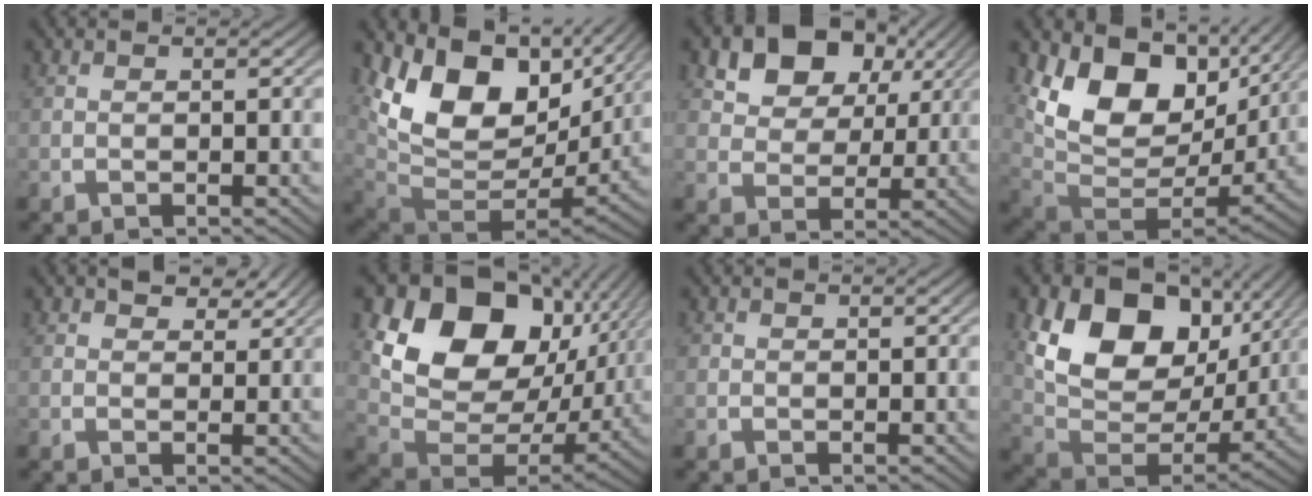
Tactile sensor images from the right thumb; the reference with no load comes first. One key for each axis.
{"total": 15.8, "fx": 1.9, "fy": 11.0, "fz": 11.1, "tx": -0.250, "ty": -0.041, "tz": 0.046}
{"total": 7.8, "fx": 4.1, "fy": 5.0, "fz": 4.4, "tx": -0.095, "ty": -0.005, "tz": 0.074}
{"total": 13.7, "fx": 1.9, "fy": 9.4, "fz": 9.8, "tx": -0.219, "ty": -0.038, "tz": 0.044}
{"total": 2.8, "fx": 2.3, "fy": 1.1, "fz": 1.2, "tx": -0.010, "ty": -0.001, "tz": 0.038}
{"total": 18.6, "fx": 3.2, "fy": 12.7, "fz": 13.2, "tx": -0.256, "ty": -0.022, "tz": 0.059}
{"total": 0.7, "fx": 0.1, "fy": 0.7, "fz": 0.1, "tx": 0.001, "ty": -0.004, "tz": 0.000}
{"total": 14.5, "fx": 3.5, "fy": 9.5, "fz": 10.4, "tx": -0.212, "ty": -0.020, "tz": 0.059}